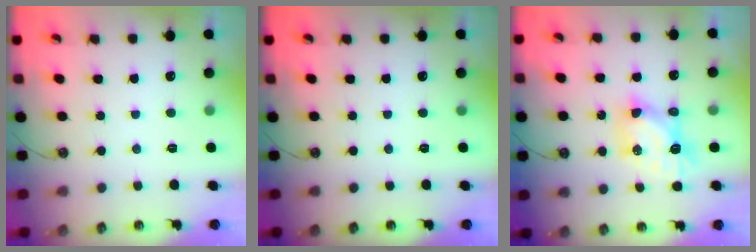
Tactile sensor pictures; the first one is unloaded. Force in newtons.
{"total": 0.0}
{"total": 6.8, "press": 6.8, "slide": 0.1}